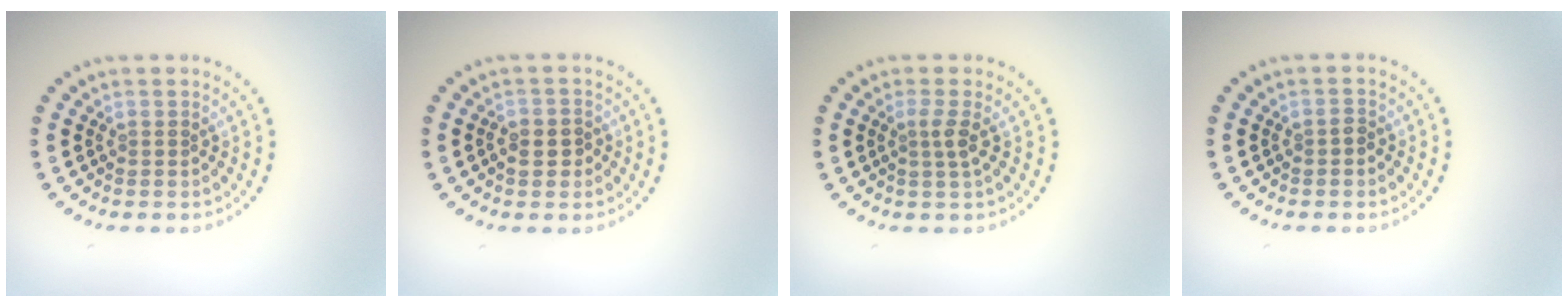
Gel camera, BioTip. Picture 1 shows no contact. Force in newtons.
{"total": 2.2, "press": 2.1, "slide": 0.5}
{"total": 1.5, "press": 1.0, "slide": 1.1}
{"total": 0.8, "press": 0.7, "slide": 0.2}